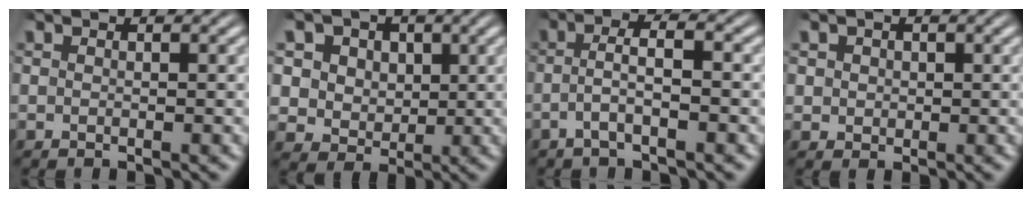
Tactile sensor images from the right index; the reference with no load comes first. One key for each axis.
{"total": 11.4, "fx": 0.9, "fy": 10.5, "fz": 4.2, "tx": -0.127, "ty": -0.037, "tz": 0.013}
{"total": 3.1, "fx": -1.3, "fy": 0.7, "fz": 2.7, "tx": -0.050, "ty": -0.001, "tz": -0.026}
{"total": 2.1, "fx": 0.6, "fy": 1.9, "fz": 0.7, "tx": -0.023, "ty": -0.008, "tz": 0.016}